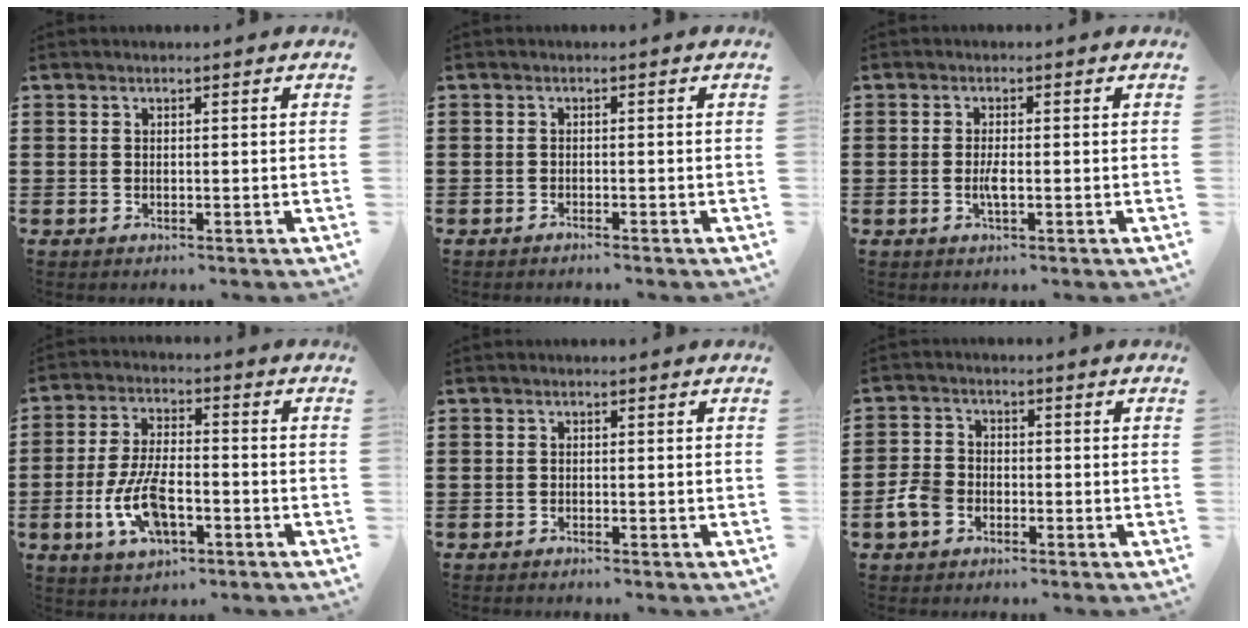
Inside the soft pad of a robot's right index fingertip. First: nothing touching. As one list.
[{"total": 0.8, "force": [-0.7, -0.2, 0.2], "torque": [-0.006, -0.003, -0.014]}, {"total": 2.3, "force": [-0.5, 0.6, 2.2], "torque": [-0.046, -0.003, -0.011]}, {"total": 9.4, "force": [-3.4, 4.2, 7.7], "torque": [-0.180, -0.008, -0.066]}, {"total": 0.6, "force": [-0.6, 0.0, 0.1], "torque": [-0.003, -0.003, -0.011]}, {"total": 4.1, "force": [-2.0, 2.9, 2.1], "torque": [-0.069, -0.002, -0.046]}]